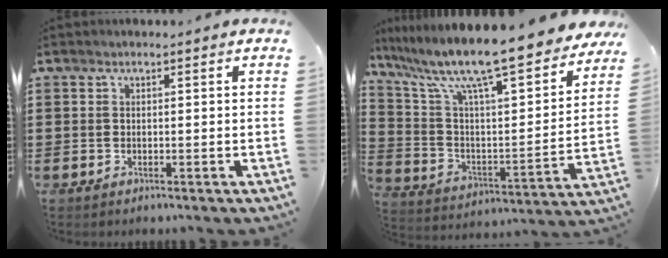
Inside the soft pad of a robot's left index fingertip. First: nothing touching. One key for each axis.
{"total": 11.9, "fx": 10.0, "fy": 0.3, "fz": 6.5, "tx": -0.159, "ty": -0.079, "tz": 0.161}